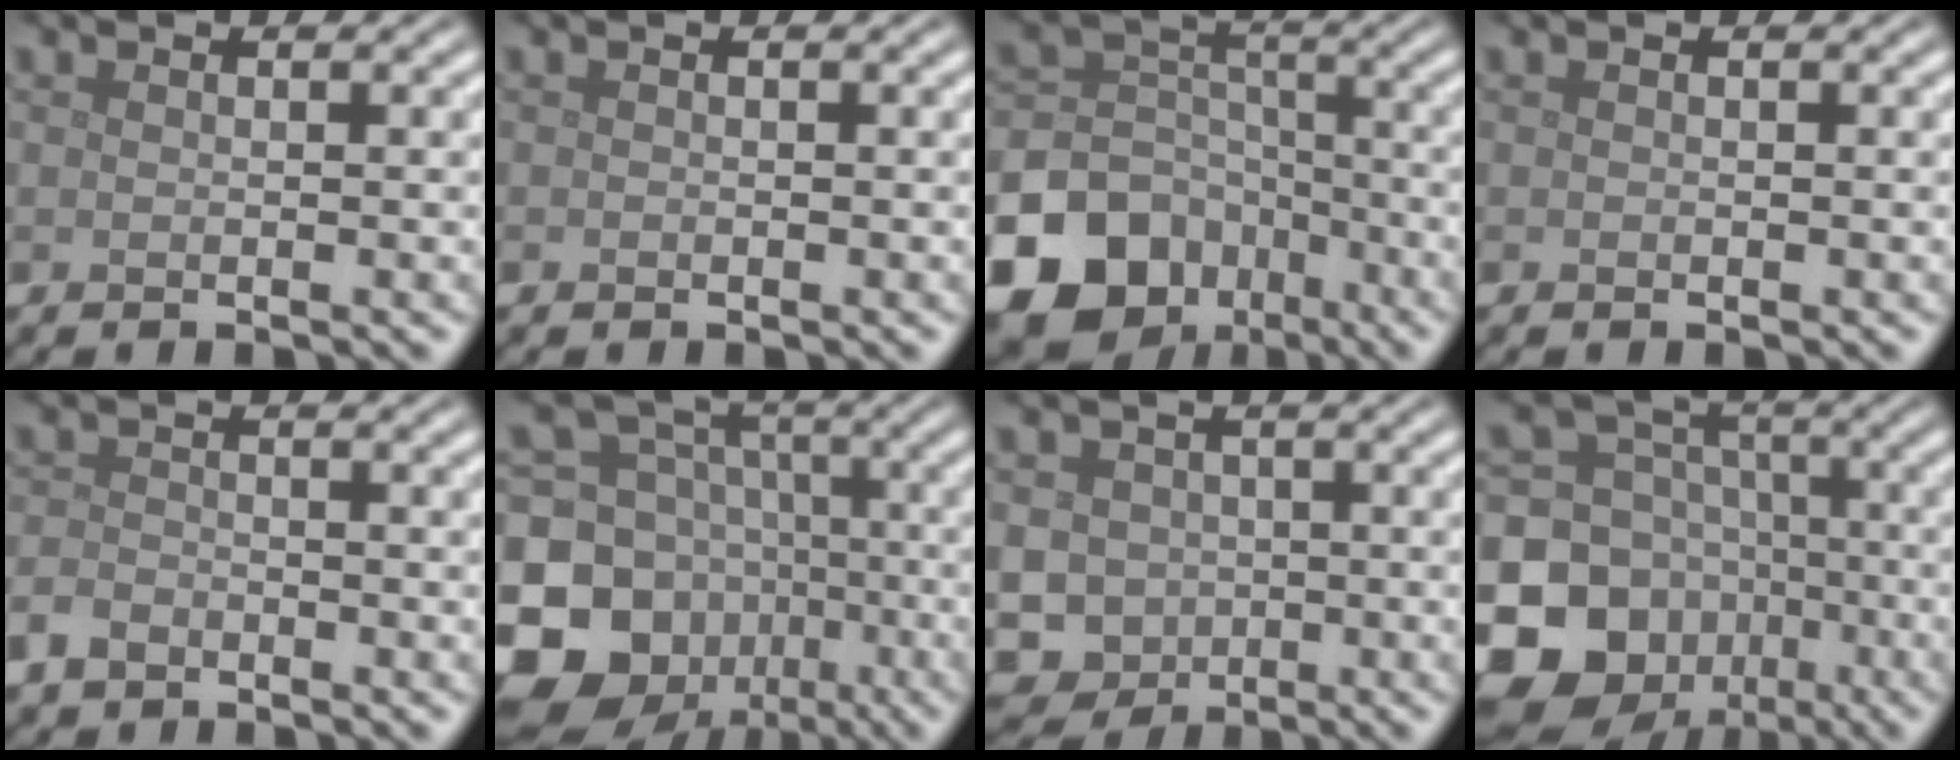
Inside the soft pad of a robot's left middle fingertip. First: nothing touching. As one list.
[{"total": 0.0}, {"total": 18.6, "force": [-10.7, 14.3, 5.1], "torque": [-0.126, -0.067, -0.188]}, {"total": 0.0}, {"total": 2.0, "force": [-1.5, 1.1, 0.8], "torque": [-0.016, 0.000, -0.036]}, {"total": 15.6, "force": [-6.0, 13.2, 5.7], "torque": [-0.153, -0.015, -0.112]}, {"total": 7.9, "force": [-2.0, 7.4, 2.1], "torque": [-0.034, -0.006, -0.062]}, {"total": 16.8, "force": [-6.7, 14.6, 4.8], "torque": [-0.130, -0.033, -0.120]}]